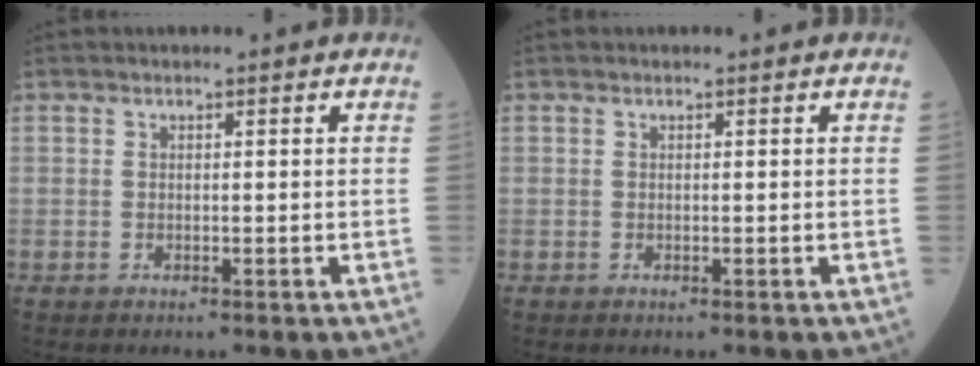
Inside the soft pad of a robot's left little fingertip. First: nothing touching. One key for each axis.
{"total": 0.0}